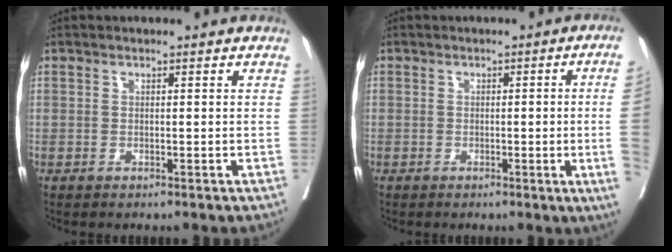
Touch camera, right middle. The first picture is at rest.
{"total": 8.4, "force": [-1.1, -2.4, 8.0], "torque": [-0.087, -0.019, -0.013]}